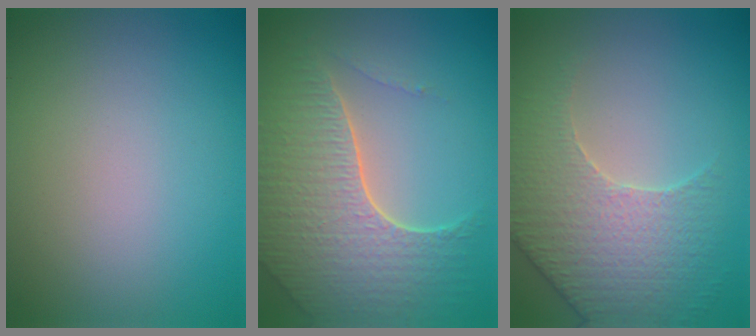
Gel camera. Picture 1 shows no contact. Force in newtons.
{"total": 7.2, "press": 5.2, "slide": 5.0}
{"total": 4.4, "press": 4.3, "slide": 1.1}